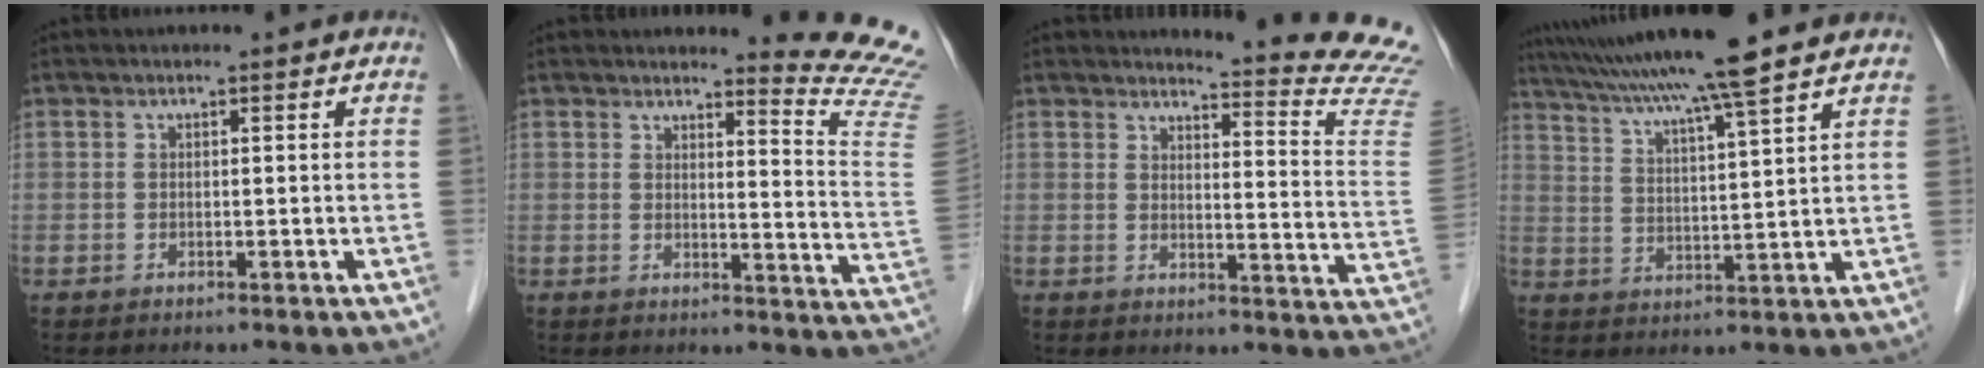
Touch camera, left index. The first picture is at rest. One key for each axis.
{"total": 11.0, "fx": 10.7, "fy": -2.0, "fz": 1.3, "tx": -0.014, "ty": -0.136, "tz": 0.102}
{"total": 16.7, "fx": 16.5, "fy": -1.1, "fz": 2.5, "tx": -0.021, "ty": -0.161, "tz": 0.156}
{"total": 14.3, "fx": 11.9, "fy": -1.4, "fz": 7.8, "tx": -0.137, "ty": 0.017, "tz": 0.184}